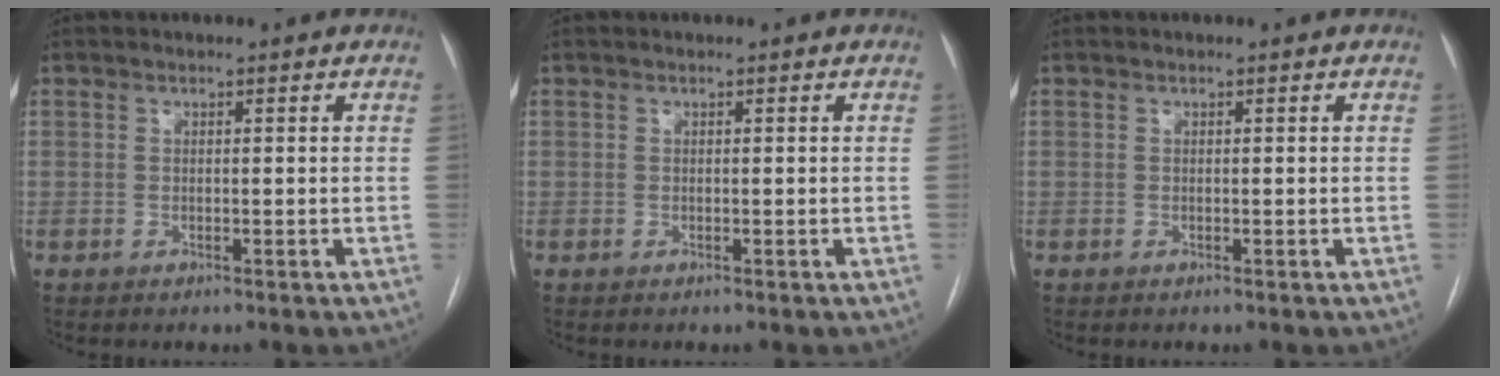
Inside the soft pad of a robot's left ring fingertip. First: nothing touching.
{"total": 0.0}
{"total": 0.0}